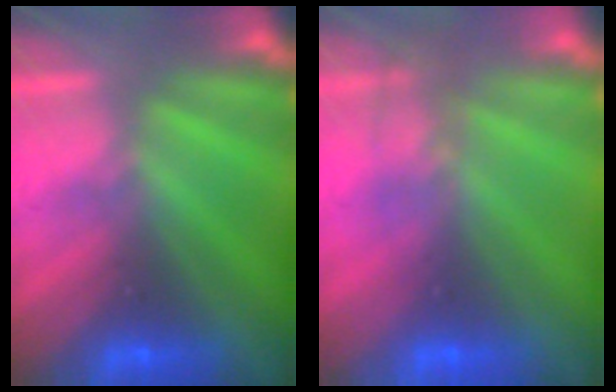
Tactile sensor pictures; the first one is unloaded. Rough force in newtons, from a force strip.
{"total": 1.4}